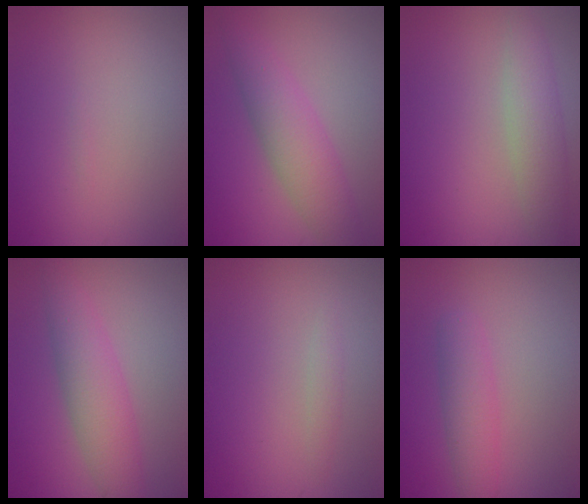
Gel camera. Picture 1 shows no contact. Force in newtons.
{"total": 4.5, "press": 4.5, "slide": 0.1}
{"total": 3.2, "press": 3.2, "slide": 0.0}
{"total": 4.5, "press": 4.5, "slide": 0.1}
{"total": 0.8, "press": 0.8, "slide": 0.1}
{"total": 2.8, "press": 2.8, "slide": 0.1}